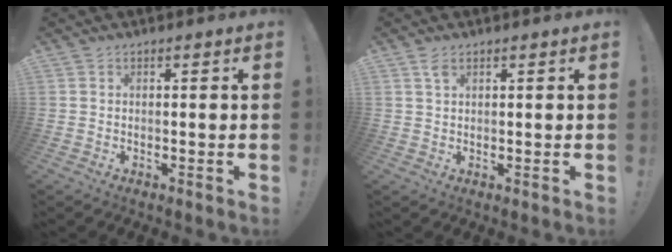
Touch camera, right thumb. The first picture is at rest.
{"total": 2.5, "force": [1.4, 1.0, 1.8], "torque": [-0.034, -0.002, 0.026]}